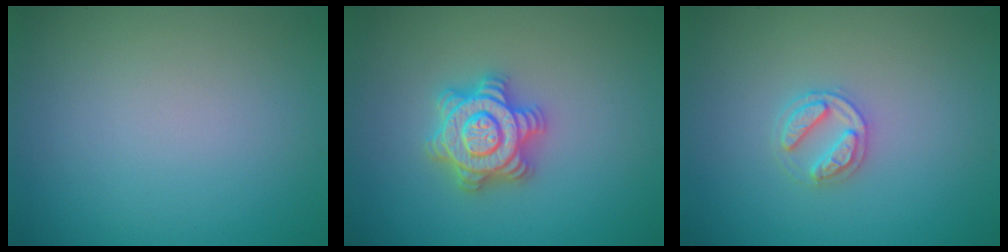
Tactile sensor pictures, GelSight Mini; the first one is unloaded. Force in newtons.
{"total": 4.9, "press": 4.8, "slide": 0.8}
{"total": 2.4, "press": 2.4, "slide": 0.4}